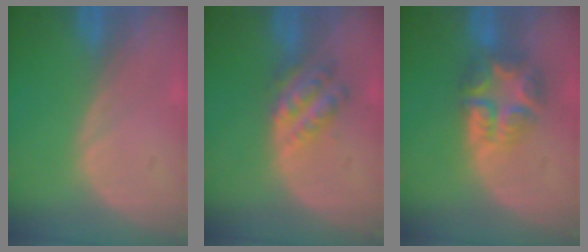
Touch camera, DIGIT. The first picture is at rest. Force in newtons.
{"total": 5.4, "press": 4.9, "slide": 2.2}
{"total": 7.6, "press": 6.6, "slide": 3.7}